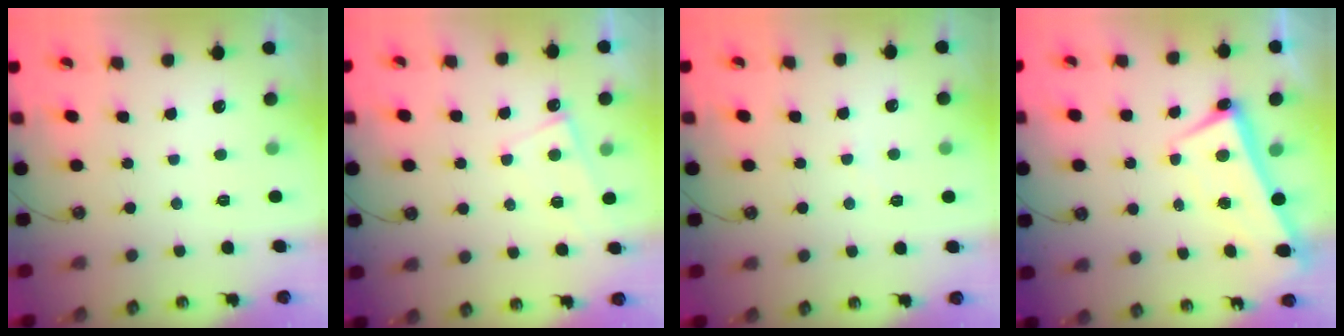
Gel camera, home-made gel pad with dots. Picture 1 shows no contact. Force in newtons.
{"total": 4.1, "press": 4.1, "slide": 0.1}
{"total": 2.2, "press": 2.1, "slide": 0.3}
{"total": 2.5, "press": 2.4, "slide": 0.6}